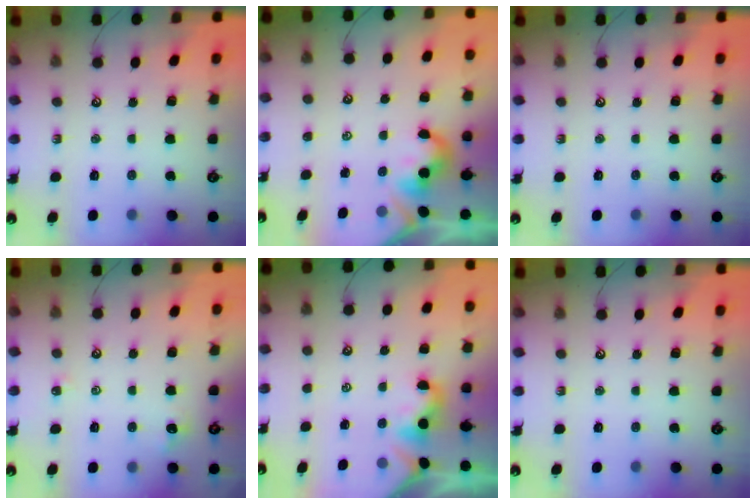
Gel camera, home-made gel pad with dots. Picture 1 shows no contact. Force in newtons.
{"total": 2.1, "press": 2.0, "slide": 0.5}
{"total": 0.0}
{"total": 1.6, "press": 1.5, "slide": 0.5}
{"total": 2.0, "press": 2.0, "slide": 0.5}
{"total": 0.0}